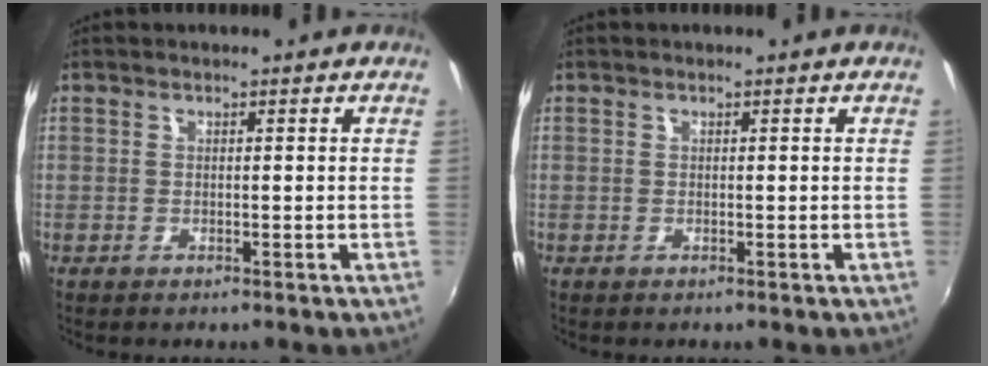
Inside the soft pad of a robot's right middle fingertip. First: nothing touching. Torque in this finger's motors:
{"motor_torque": [0.00, 0.00, -0.01, 0.00]}